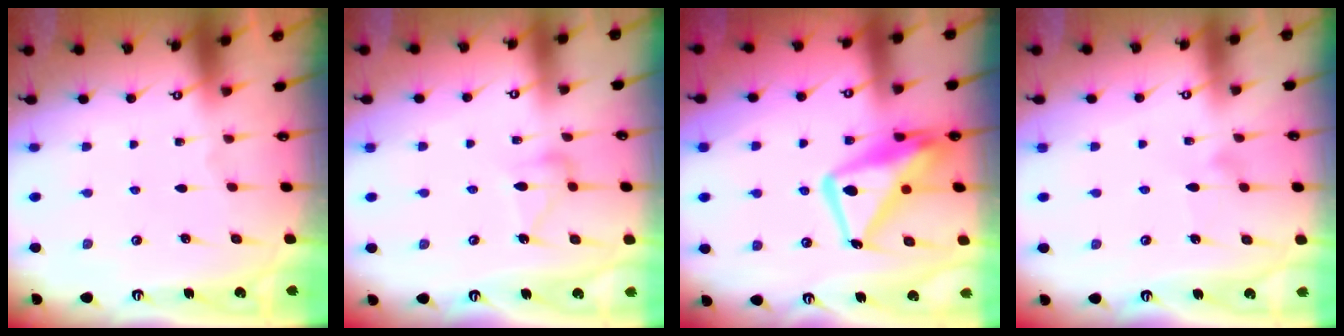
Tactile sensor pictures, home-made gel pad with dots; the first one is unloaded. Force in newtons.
{"total": 9.5, "press": 9.5, "slide": 0.6}
{"total": 16.6, "press": 16.5, "slide": 1.5}
{"total": 6.3, "press": 6.3, "slide": 0.3}